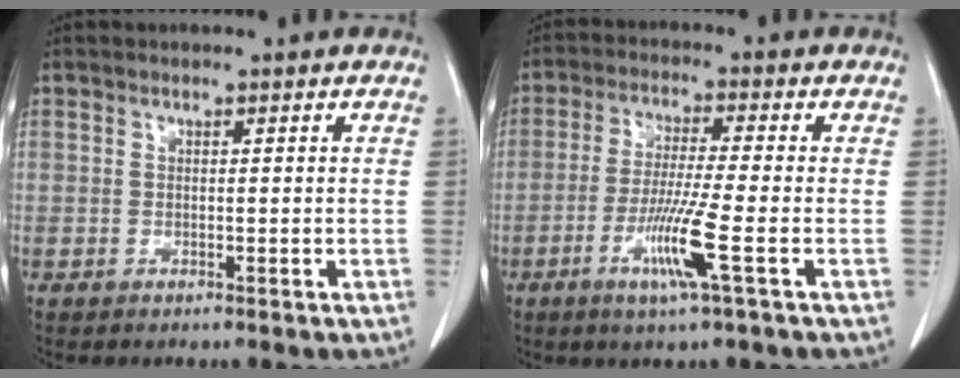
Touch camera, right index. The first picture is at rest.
{"total": 8.2, "force": [-3.1, -0.9, 7.5], "torque": [-0.148, -0.019, -0.063]}